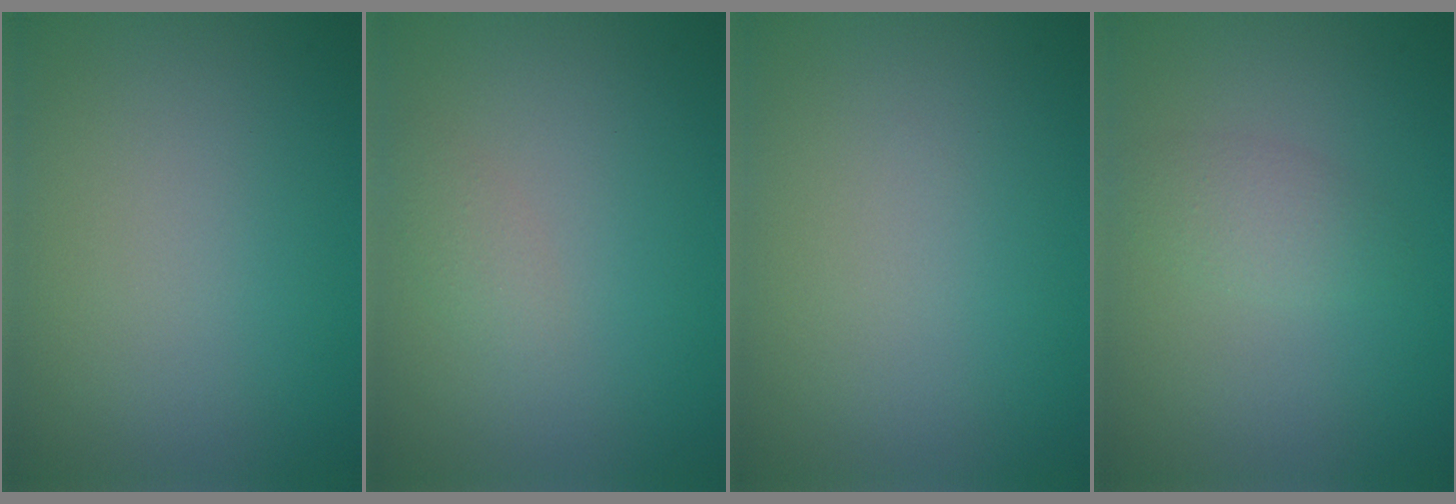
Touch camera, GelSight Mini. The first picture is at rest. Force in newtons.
{"total": 1.1, "press": 1.1, "slide": 0.0}
{"total": 0.0}
{"total": 2.3, "press": 2.3, "slide": 0.0}